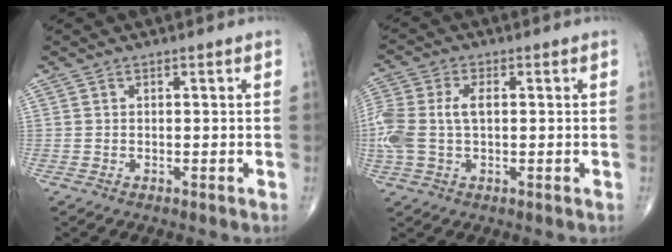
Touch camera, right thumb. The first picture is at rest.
{"total": 10.1, "force": [0.4, 6.0, 8.1], "torque": [-0.215, 0.019, 0.010]}